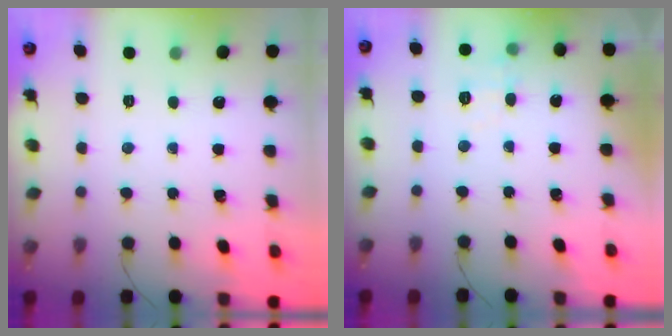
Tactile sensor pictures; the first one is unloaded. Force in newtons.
{"total": 5.1, "press": 4.8, "slide": 1.7}